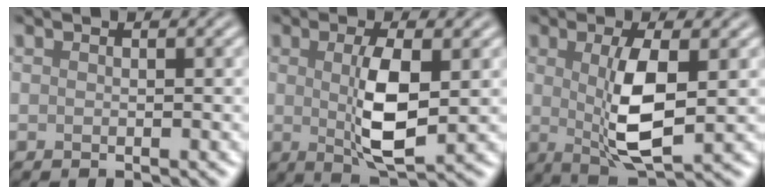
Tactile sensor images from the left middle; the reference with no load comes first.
{"total": 5.5, "force": [0.1, 1.6, 5.3], "torque": [-0.106, -0.009, 0.006]}
{"total": 6.2, "force": [0.2, 1.8, 5.9], "torque": [-0.114, -0.009, 0.007]}